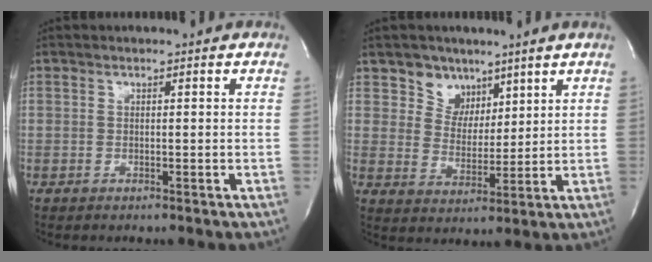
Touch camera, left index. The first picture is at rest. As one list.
[{"total": 5.2, "force": [3.7, 3.6, 0.5], "torque": [-0.008, -0.001, 0.073]}]